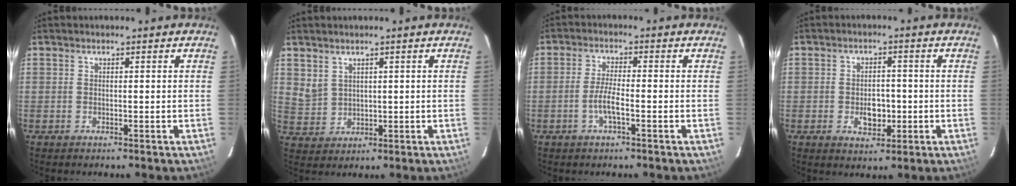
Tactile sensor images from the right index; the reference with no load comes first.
{"total": 3.9, "force": [2.5, 2.7, 1.1], "torque": [-0.019, 0.004, 0.066]}
{"total": 4.2, "force": [-1.7, 0.7, 3.7], "torque": [-0.078, -0.001, -0.033]}
{"total": 5.1, "force": [-1.2, 3.7, 3.3], "torque": [-0.057, 0.001, -0.011]}